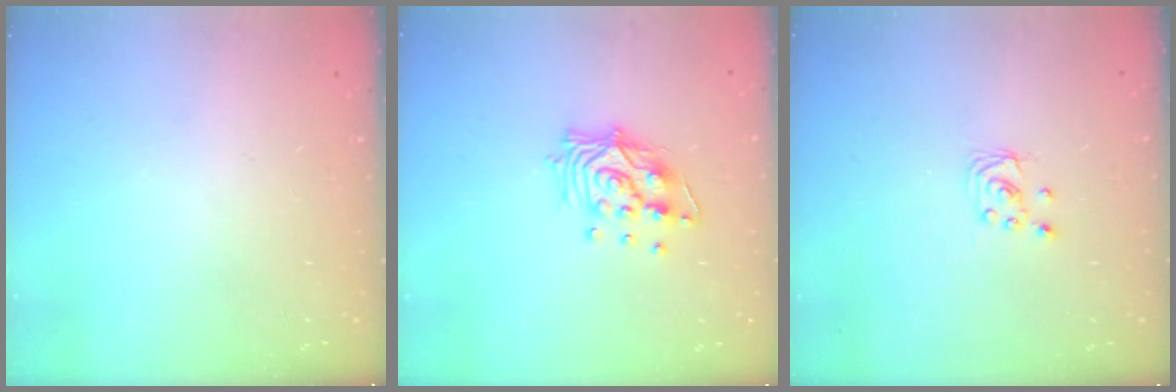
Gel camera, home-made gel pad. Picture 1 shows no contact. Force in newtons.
{"total": 12.4, "press": 12.4, "slide": 1.0}
{"total": 2.2, "press": 2.2, "slide": 0.2}